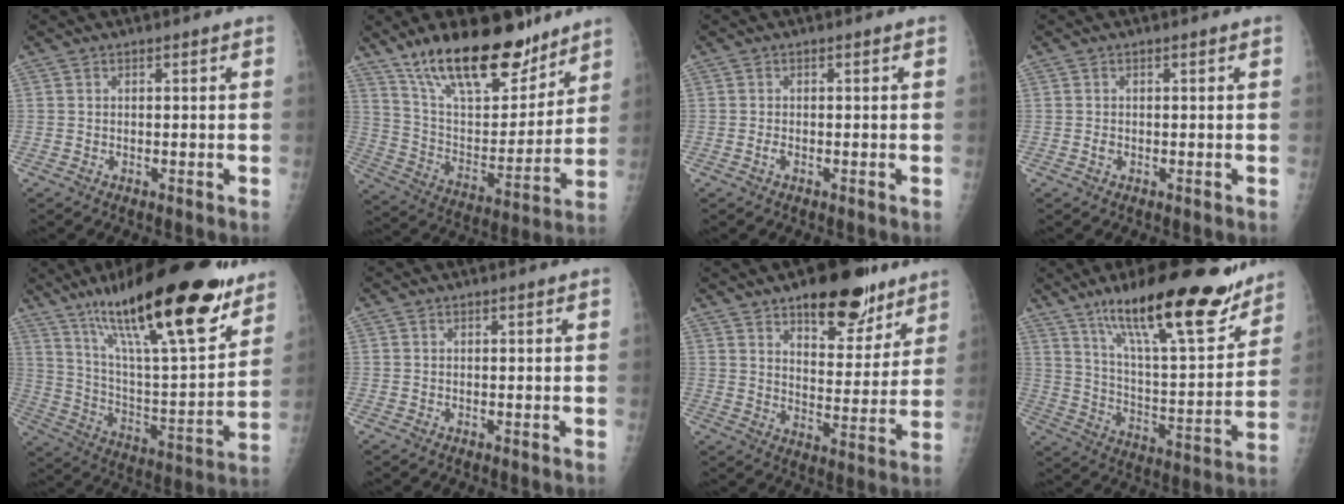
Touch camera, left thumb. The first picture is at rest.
{"total": 22.1, "force": [16.0, 8.8, 12.4], "torque": [-0.161, -0.083, 0.273]}
{"total": 0.7, "force": [-0.2, 0.3, 0.6], "torque": [-0.012, -0.002, -0.004]}
{"total": 0.7, "force": [0.0, 0.5, 0.6], "torque": [-0.007, 0.000, 0.002]}
{"total": 29.3, "force": [18.9, 7.1, 21.2], "torque": [-0.319, -0.061, 0.315]}
{"total": 0.0}
{"total": 17.3, "force": [11.6, 7.7, 10.3], "torque": [-0.085, -0.067, 0.173]}
{"total": 24.3, "force": [16.9, 6.1, 16.3], "torque": [-0.222, -0.076, 0.277]}